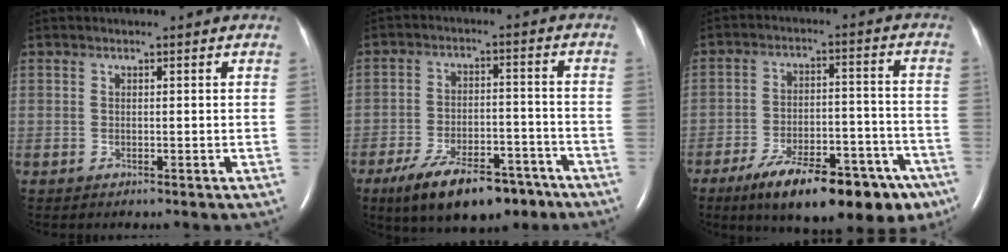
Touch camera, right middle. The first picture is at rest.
{"total": 13.9, "force": [-9.7, 5.5, 8.3], "torque": [-0.135, -0.001, -0.153]}
{"total": 19.9, "force": [-13.5, 6.6, 13.1], "torque": [-0.142, 0.023, -0.203]}